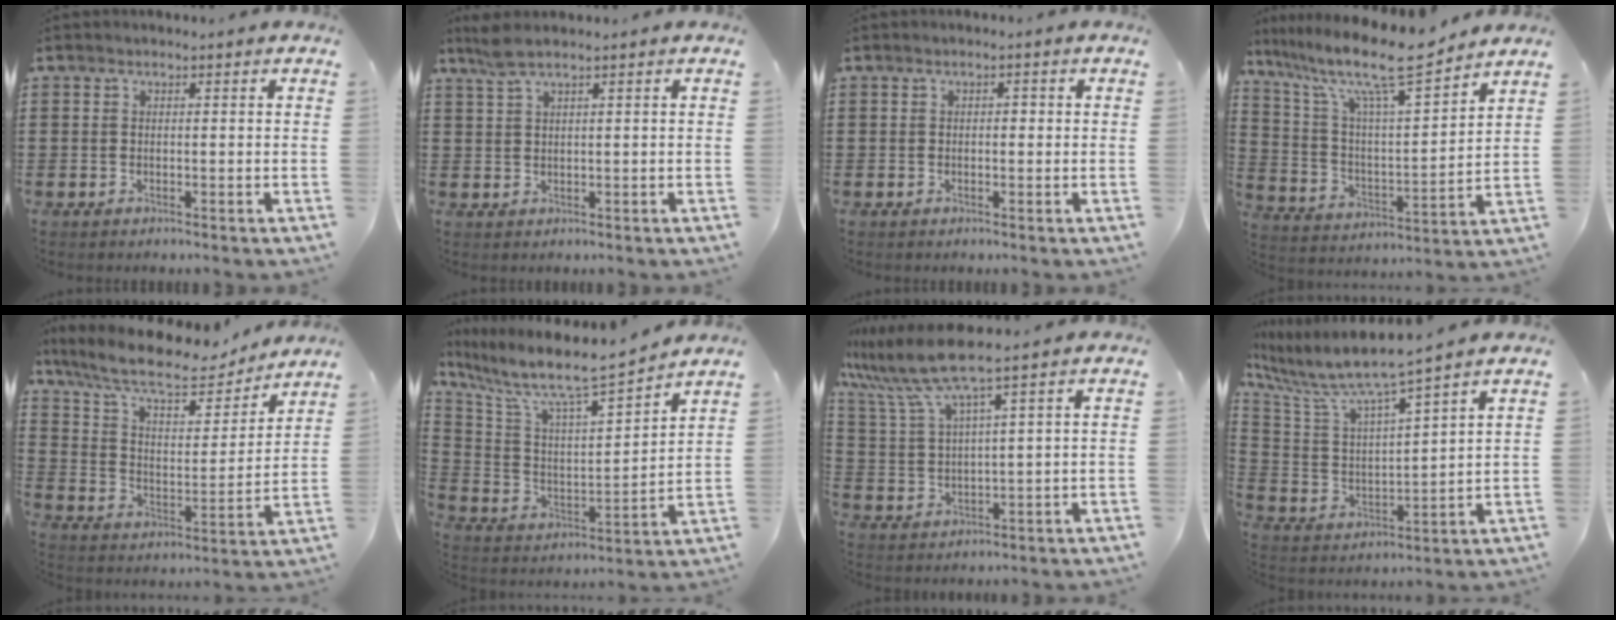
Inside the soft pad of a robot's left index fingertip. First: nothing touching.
{"total": 2.5, "force": [1.6, 0.2, 1.9], "torque": [-0.041, 0.000, 0.030]}
{"total": 0.8, "force": [-0.1, 0.5, 0.7], "torque": [-0.014, 0.002, -0.003]}
{"total": 12.8, "force": [10.1, 1.6, 7.8], "torque": [-0.180, -0.054, 0.168]}
{"total": 10.8, "force": [8.9, 2.3, 5.7], "torque": [-0.144, -0.042, 0.153]}
{"total": 8.8, "force": [7.3, 1.1, 4.7], "torque": [-0.124, -0.054, 0.117]}
{"total": 7.3, "force": [5.6, -0.5, 4.8], "torque": [-0.129, -0.033, 0.092]}
{"total": 7.0, "force": [6.2, 0.1, 3.3], "torque": [-0.096, -0.048, 0.098]}